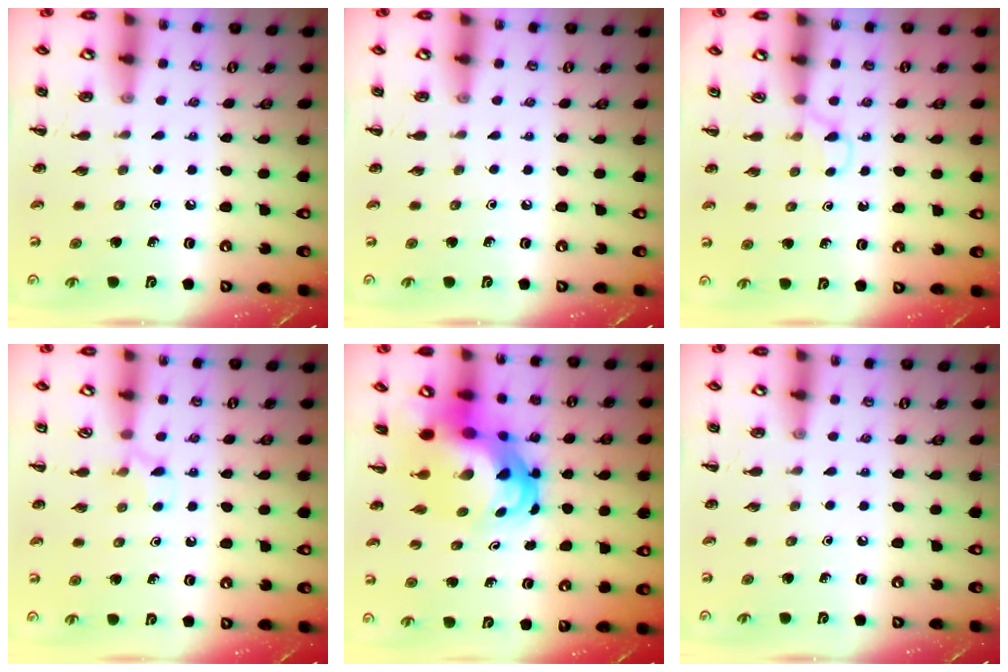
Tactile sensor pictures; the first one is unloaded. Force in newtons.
{"total": 0.0}
{"total": 3.3, "press": 3.0, "slide": 1.3}
{"total": 6.1, "press": 5.8, "slide": 2.0}
{"total": 9.7, "press": 9.3, "slide": 2.7}
{"total": 0.0}